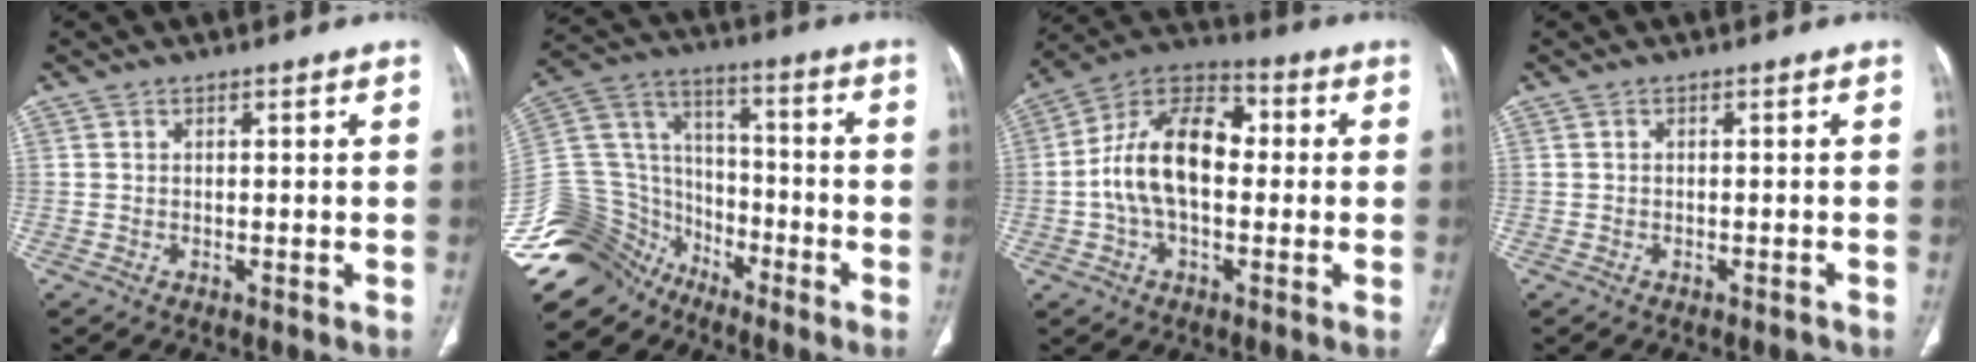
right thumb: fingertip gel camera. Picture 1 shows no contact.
{"total": 20.9, "force": [-15.7, 13.2, 4.3], "torque": [-0.103, 0.100, -0.279]}
{"total": 15.4, "force": [-0.2, 9.2, 12.4], "torque": [-0.211, 0.040, -0.014]}
{"total": 1.0, "force": [-0.9, 0.3, 0.4], "torque": [-0.007, 0.004, -0.009]}